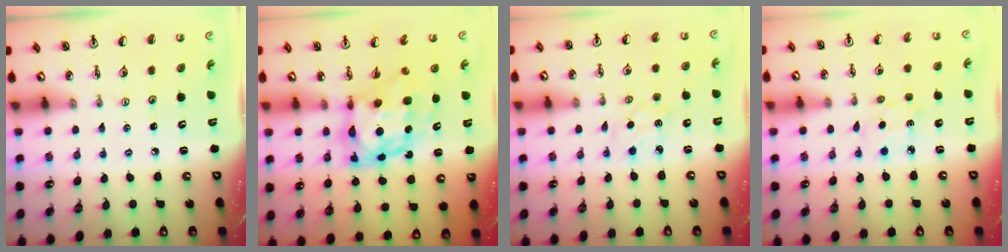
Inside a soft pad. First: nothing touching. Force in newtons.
{"total": 9.6, "press": 9.6, "slide": 1.1}
{"total": 3.6, "press": 3.5, "slide": 0.5}
{"total": 5.4, "press": 5.4, "slide": 0.6}